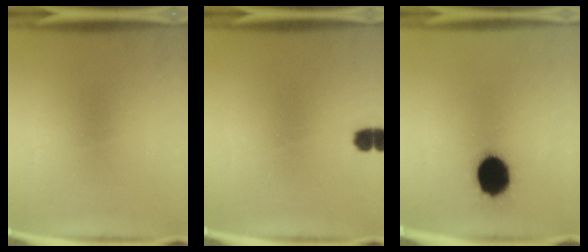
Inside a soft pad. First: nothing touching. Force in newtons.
{"total": 2.4}
{"total": 13.8}